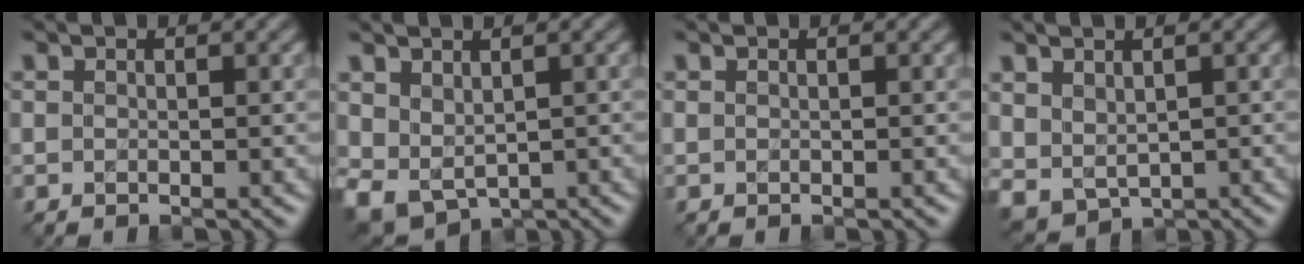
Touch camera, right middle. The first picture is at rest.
{"total": 3.7, "force": [0.9, 2.7, 2.4], "torque": [-0.057, -0.013, 0.023]}
{"total": 0.0}
{"total": 2.6, "force": [1.2, 1.9, 1.4], "torque": [-0.032, -0.008, 0.029]}